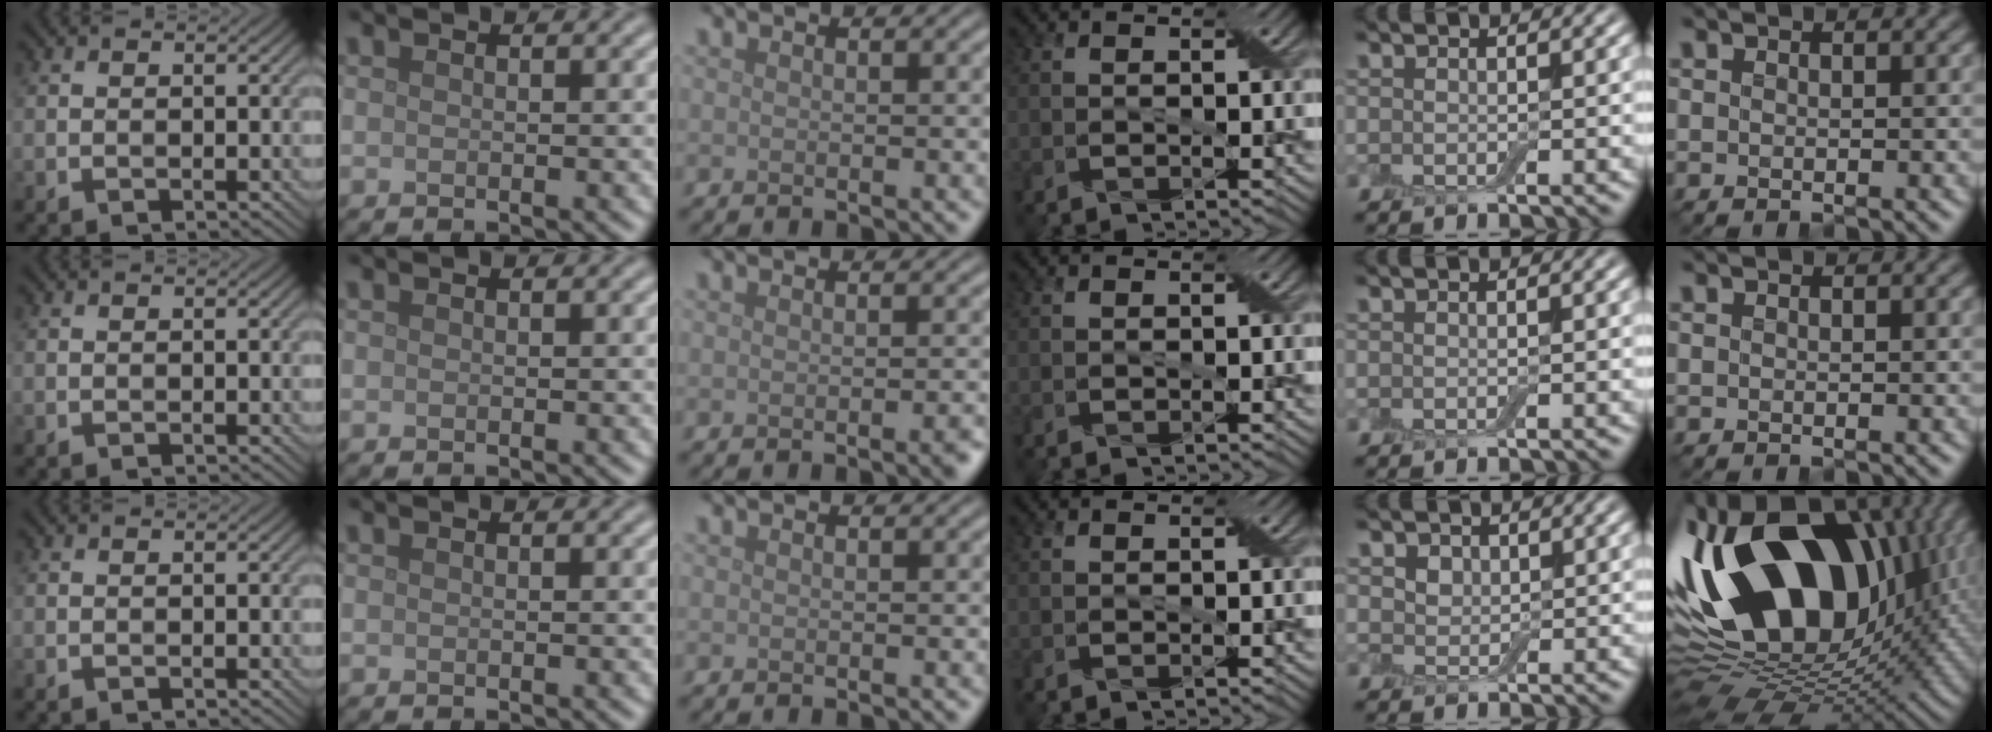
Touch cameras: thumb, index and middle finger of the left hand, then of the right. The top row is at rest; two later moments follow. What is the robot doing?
{"motion": "extract", "object": "drawer"}